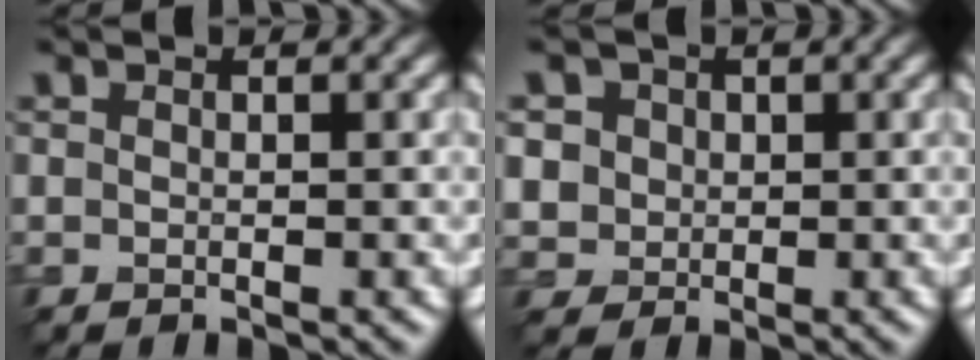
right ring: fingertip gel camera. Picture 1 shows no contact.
{"total": 4.2, "force": [1.2, 3.7, 1.4], "torque": [-0.043, 0.011, 0.019]}